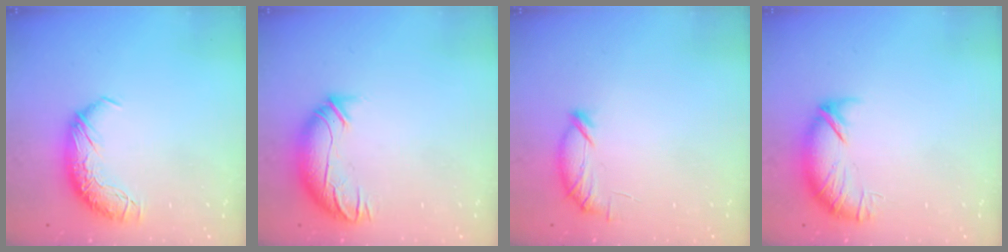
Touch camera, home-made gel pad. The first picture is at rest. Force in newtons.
{"total": 3.5, "press": 2.3, "slide": 2.7}
{"total": 6.3, "press": 6.3, "slide": 0.2}
{"total": 5.0, "press": 4.5, "slide": 2.1}